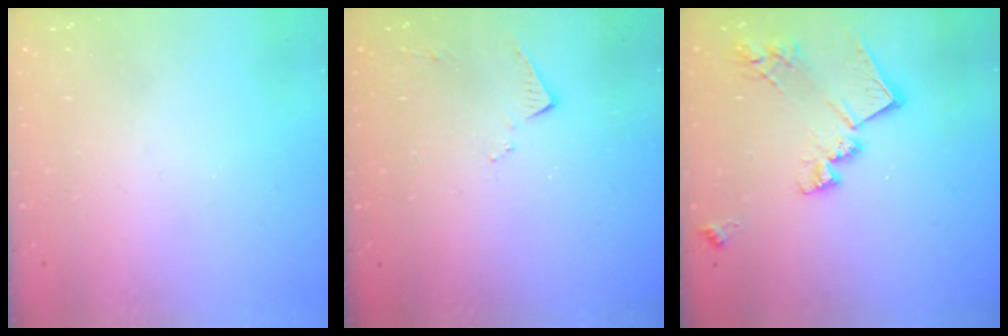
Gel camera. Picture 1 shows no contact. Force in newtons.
{"total": 7.8, "press": 7.8, "slide": 0.4}
{"total": 16.3, "press": 16.3, "slide": 0.8}